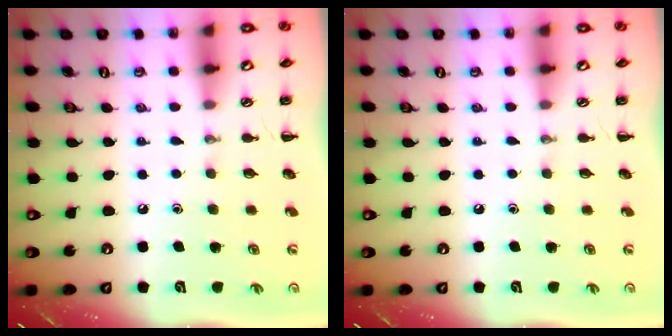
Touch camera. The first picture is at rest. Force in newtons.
{"total": 0.0}